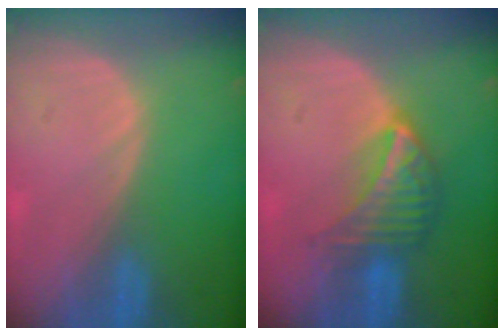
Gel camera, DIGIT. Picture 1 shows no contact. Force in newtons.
{"total": 7.1, "press": 6.2, "slide": 3.4}